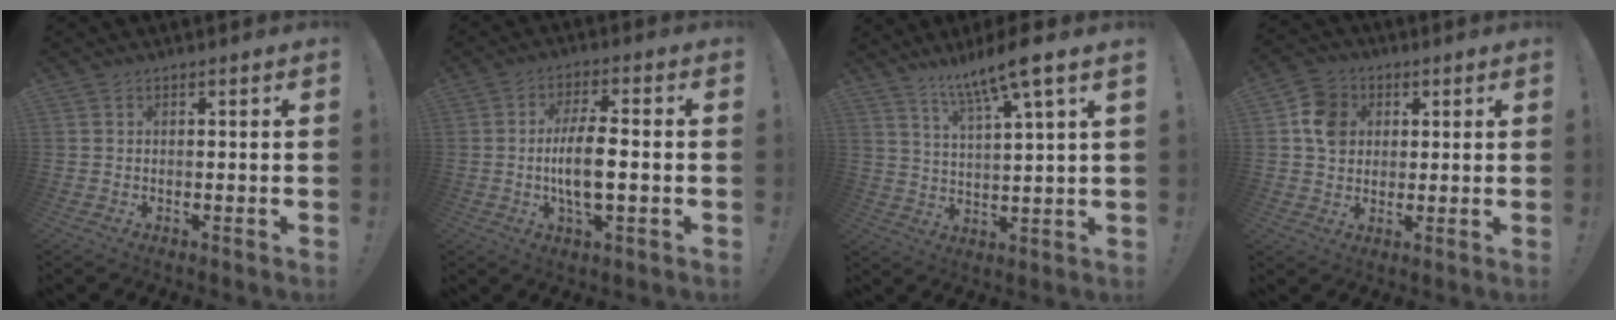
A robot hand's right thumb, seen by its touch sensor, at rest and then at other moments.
{"total": 10.2, "force": [-1.2, 3.0, 9.7], "torque": [-0.187, -0.002, -0.029]}
{"total": 10.4, "force": [7.8, 0.1, 6.8], "torque": [-0.122, -0.044, 0.125]}
{"total": 9.5, "force": [2.1, 8.3, 4.0], "torque": [-0.047, 0.003, 0.045]}